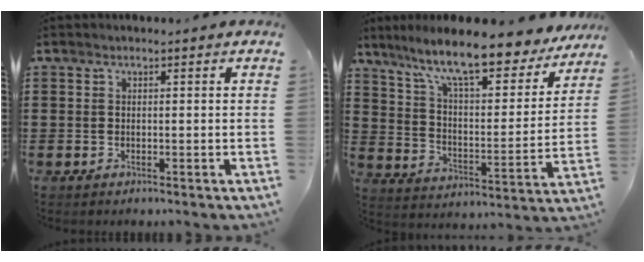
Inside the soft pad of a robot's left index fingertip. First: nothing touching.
{"total": 11.8, "force": [9.8, 1.1, 6.6], "torque": [-0.155, -0.061, 0.164]}